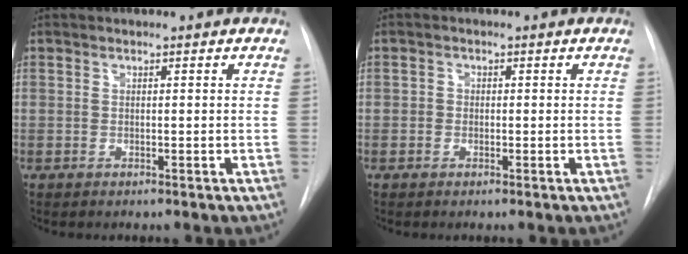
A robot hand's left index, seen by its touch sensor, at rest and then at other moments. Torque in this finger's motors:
{"motor_torque": [0.12, -0.01, 0.02, 0.00]}